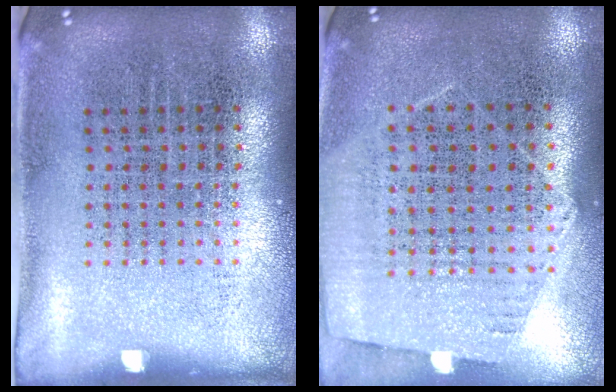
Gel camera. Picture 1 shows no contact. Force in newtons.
{"total": 1.2, "press": 1.1, "slide": 0.5}